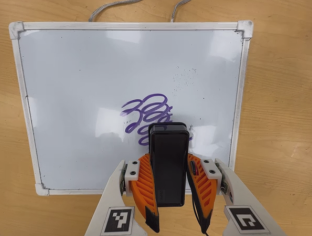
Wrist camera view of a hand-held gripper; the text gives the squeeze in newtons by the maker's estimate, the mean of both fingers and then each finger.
{"total": 6.9, "left": 5.7, "right": 8.1}